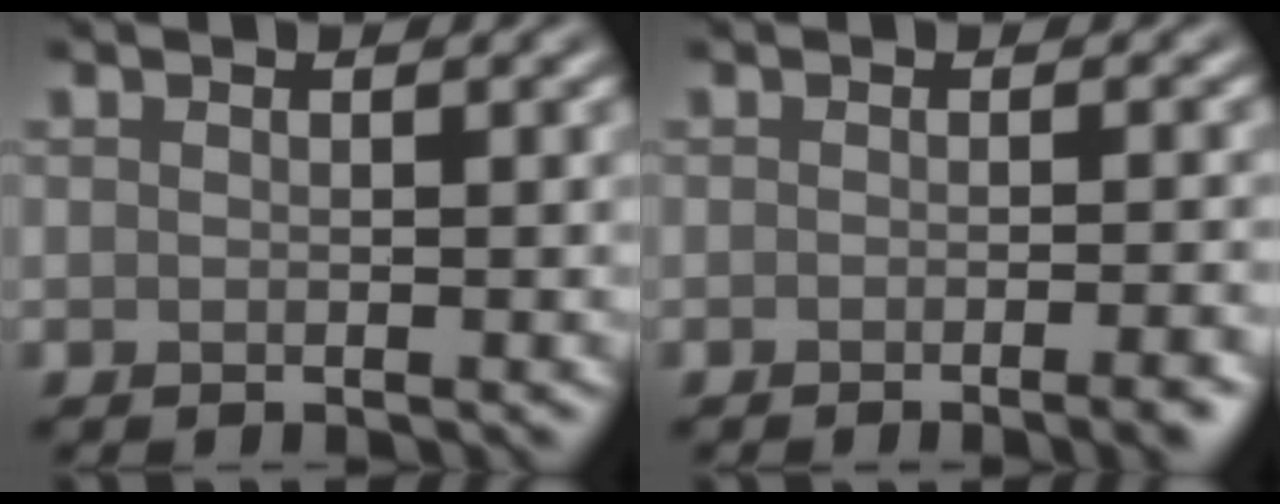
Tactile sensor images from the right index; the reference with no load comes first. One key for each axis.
{"total": 3.2, "fx": -1.7, "fy": 0.8, "fz": 2.5, "tx": -0.016, "ty": 0.006, "tz": -0.024}